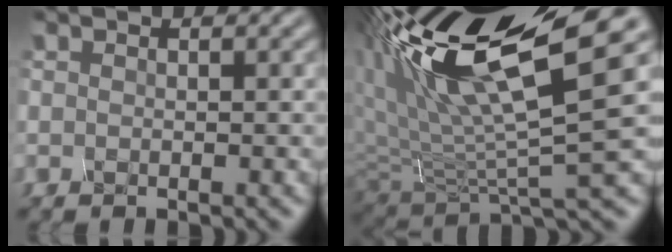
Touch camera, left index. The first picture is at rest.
{"total": 12.4, "force": [6.8, 2.4, 10.1], "torque": [-0.215, 0.028, 0.133]}